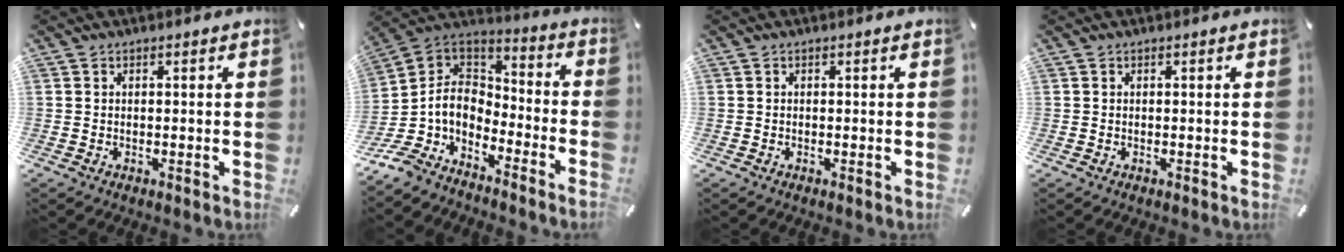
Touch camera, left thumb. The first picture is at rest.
{"total": 7.4, "force": [-4.7, 4.8, 3.0], "torque": [-0.095, -0.014, -0.100]}
{"total": 0.0}
{"total": 0.0}